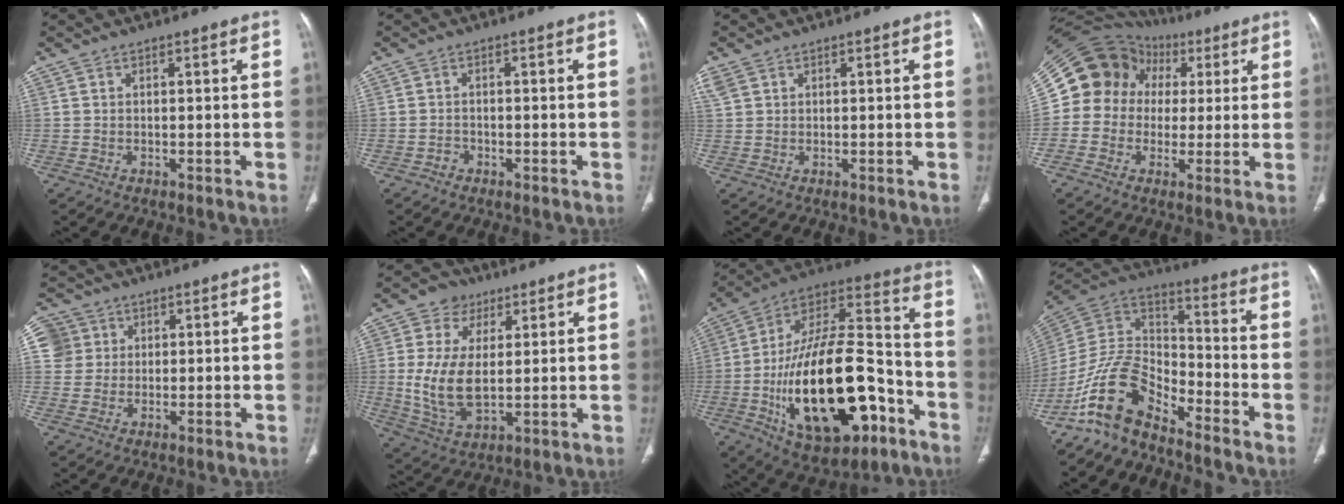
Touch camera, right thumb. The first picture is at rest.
{"total": 1.3, "force": [-0.8, 1.0, 0.1], "torque": [0.005, 0.007, -0.017]}
{"total": 2.9, "force": [1.6, 2.0, 1.2], "torque": [-0.035, 0.011, 0.043]}
{"total": 16.1, "force": [3.3, 14.6, 6.0], "torque": [-0.082, 0.044, 0.060]}
{"total": 5.8, "force": [1.8, 5.5, 0.7], "torque": [0.006, 0.005, 0.036]}
{"total": 13.5, "force": [2.3, 8.9, 9.8], "torque": [-0.177, -0.010, 0.044]}
{"total": 30.8, "force": [-10.1, 14.7, 25.1], "torque": [-0.442, 0.045, -0.150]}
{"total": 12.5, "force": [-9.5, 5.6, 5.9], "torque": [-0.101, 0.092, -0.193]}